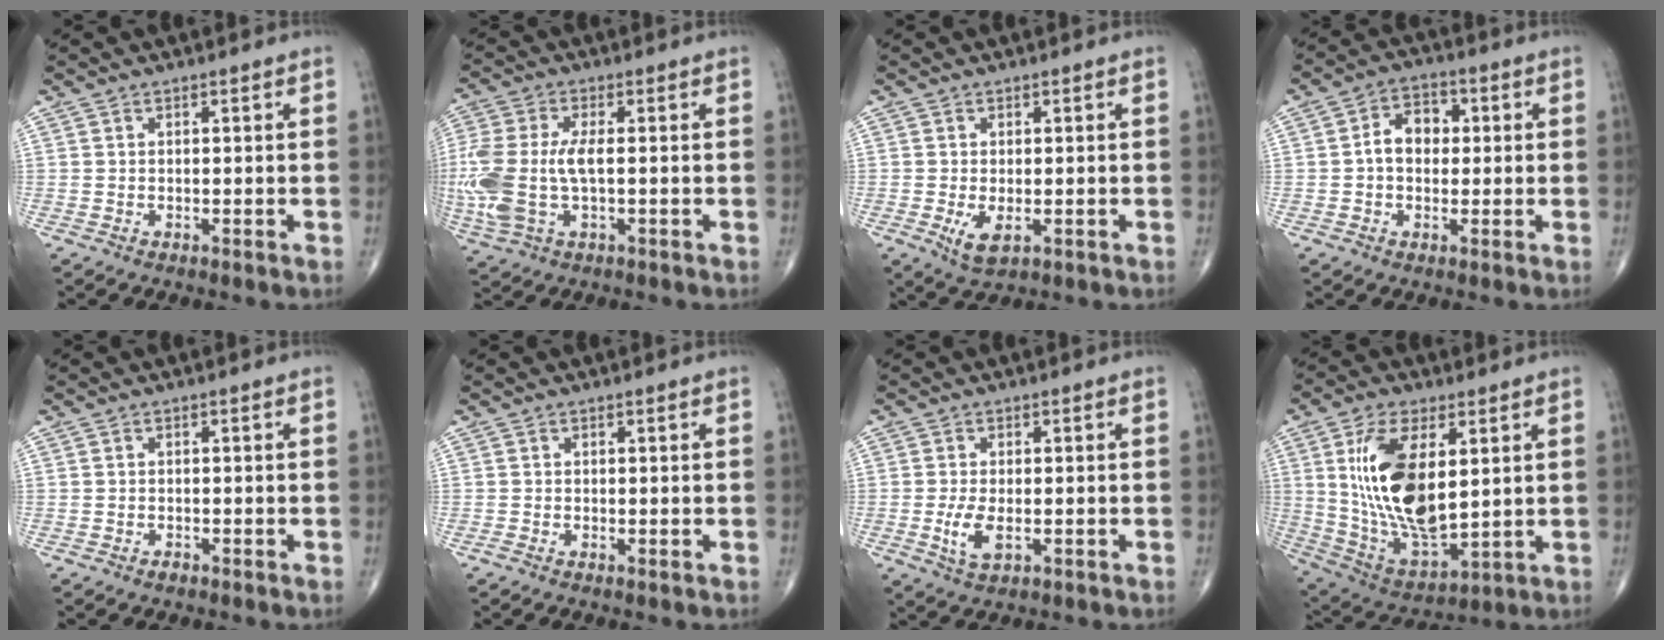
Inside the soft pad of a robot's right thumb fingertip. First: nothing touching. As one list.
[{"total": 14.6, "force": [-1.1, 7.1, 12.7], "torque": [-0.331, 0.000, -0.015]}, {"total": 3.9, "force": [-1.0, 1.9, 3.3], "torque": [-0.061, -0.010, -0.011]}, {"total": 6.6, "force": [0.3, 4.9, 4.5], "torque": [-0.056, 0.019, -0.003]}, {"total": 0.8, "force": [-0.6, 0.5, 0.3], "torque": [-0.004, 0.002, -0.011]}, {"total": 0.5, "force": [-0.2, 0.2, 0.4], "torque": [-0.013, -0.002, -0.007]}, {"total": 4.5, "force": [-1.0, 2.1, 3.9], "torque": [-0.082, -0.009, -0.016]}, {"total": 19.2, "force": [3.9, 9.1, 16.4], "torque": [-0.308, -0.023, 0.088]}]